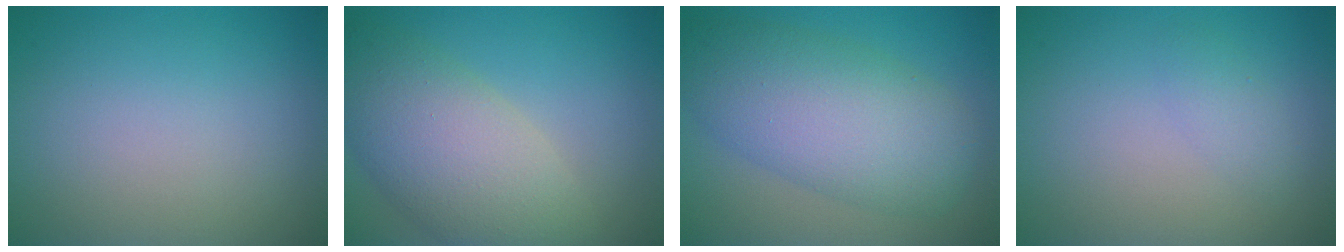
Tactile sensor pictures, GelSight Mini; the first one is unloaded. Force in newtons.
{"total": 8.1, "press": 8.1, "slide": 0.5}
{"total": 8.4, "press": 8.4, "slide": 0.0}
{"total": 1.3, "press": 1.3, "slide": 0.0}